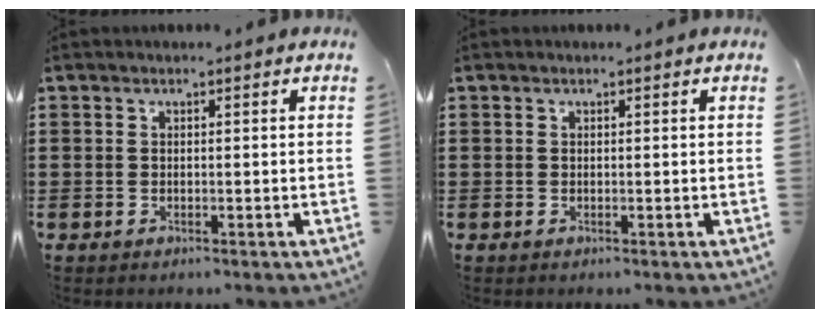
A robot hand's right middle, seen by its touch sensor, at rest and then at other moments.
{"total": 0.0}